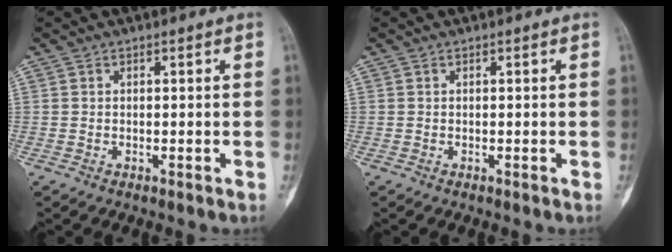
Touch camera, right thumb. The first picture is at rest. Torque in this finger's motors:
{"motor_torque": [0.76, 0.76, 0.06, 0.01, 0.00]}